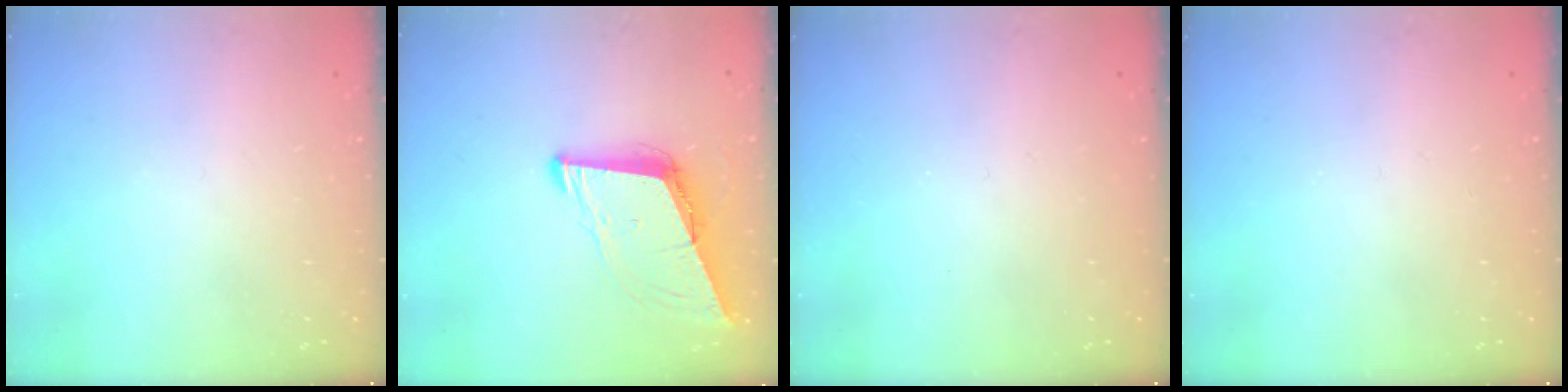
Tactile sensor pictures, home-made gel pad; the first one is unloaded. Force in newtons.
{"total": 8.8, "press": 8.0, "slide": 3.6}
{"total": 0.0}
{"total": 0.0}